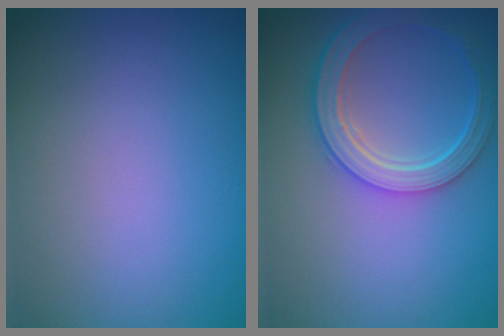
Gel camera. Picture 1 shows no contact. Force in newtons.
{"total": 5.1, "press": 4.0, "slide": 3.1}